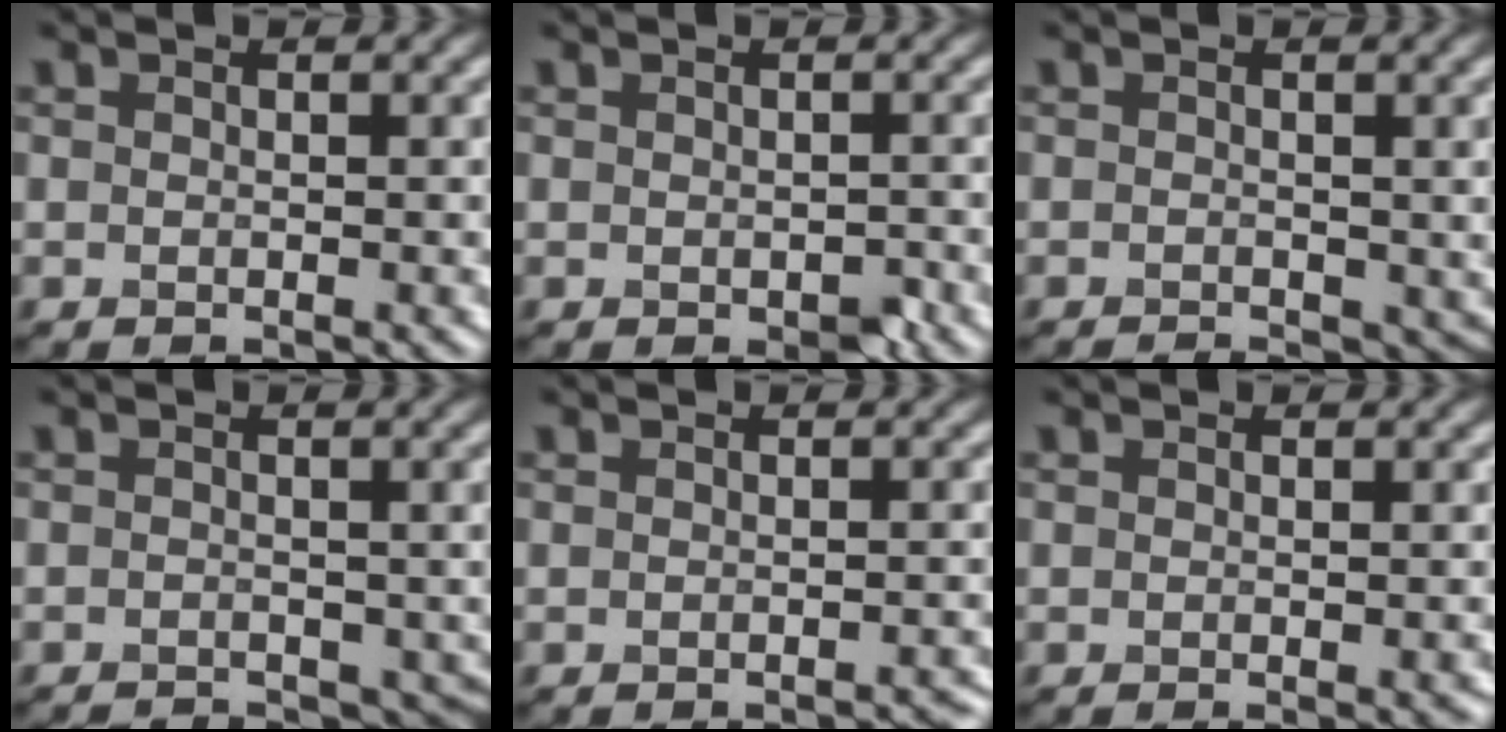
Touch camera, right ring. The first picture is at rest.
{"total": 1.1, "force": [-0.5, 0.7, 0.8], "torque": [-0.011, -0.006, -0.006]}
{"total": 2.3, "force": [-1.2, 1.1, 1.5], "torque": [-0.016, -0.007, -0.009]}
{"total": 3.9, "force": [-2.8, 1.9, 1.8], "torque": [-0.017, -0.003, -0.029]}
{"total": 1.6, "force": [-1.3, 0.4, 0.7], "torque": [0.003, 0.003, -0.015]}
{"total": 1.5, "force": [-0.6, 0.4, 1.4], "torque": [-0.009, -0.001, -0.006]}